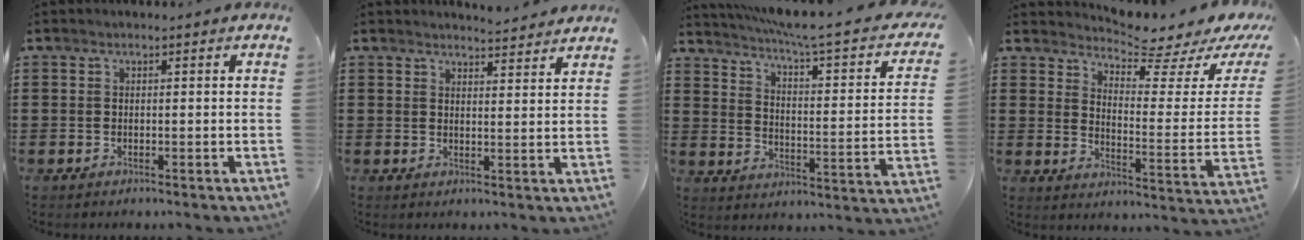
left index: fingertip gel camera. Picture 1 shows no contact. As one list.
[{"total": 3.2, "force": [3.2, -0.2, 0.2], "torque": [-0.005, -0.016, 0.058]}, {"total": 5.8, "force": [4.3, -0.5, 3.9], "torque": [-0.093, -0.039, 0.064]}, {"total": 5.1, "force": [4.7, 0.0, 1.7], "torque": [-0.038, -0.052, 0.073]}]